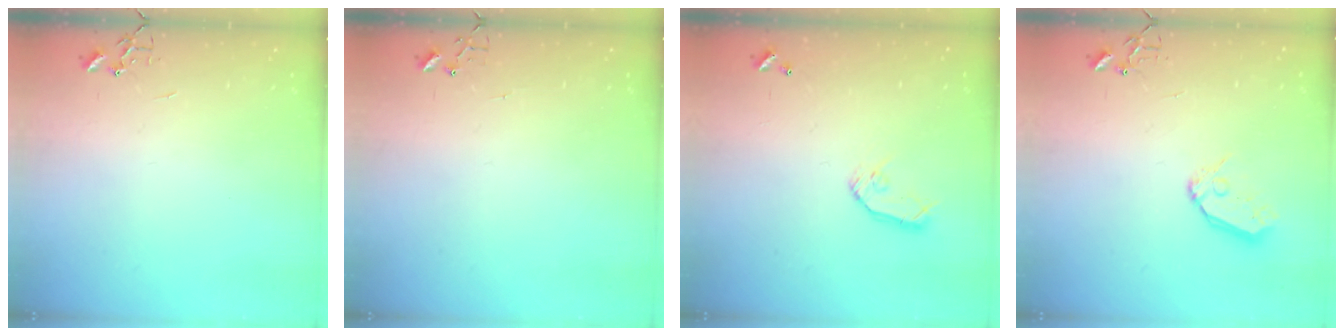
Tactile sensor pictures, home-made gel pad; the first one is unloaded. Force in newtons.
{"total": 3.6, "press": 3.6, "slide": 0.4}
{"total": 8.0, "press": 8.0, "slide": 0.4}
{"total": 8.6, "press": 8.6, "slide": 0.7}